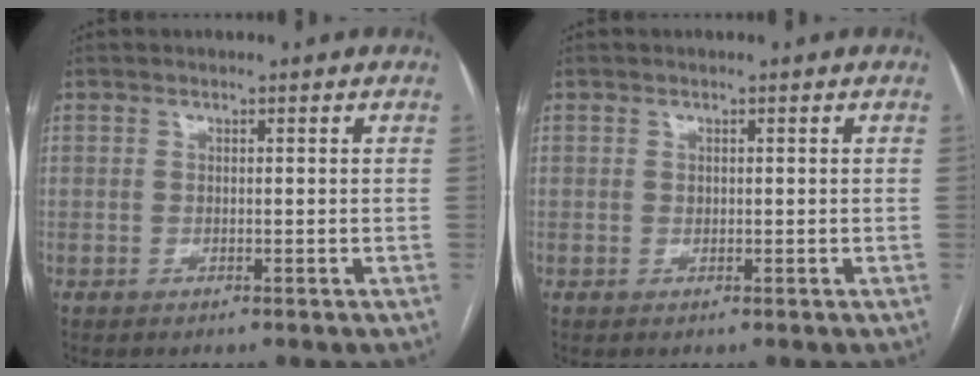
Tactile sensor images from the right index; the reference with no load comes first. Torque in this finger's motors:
{"motor_torque": [-0.05, -0.02, -0.02, 0.00]}